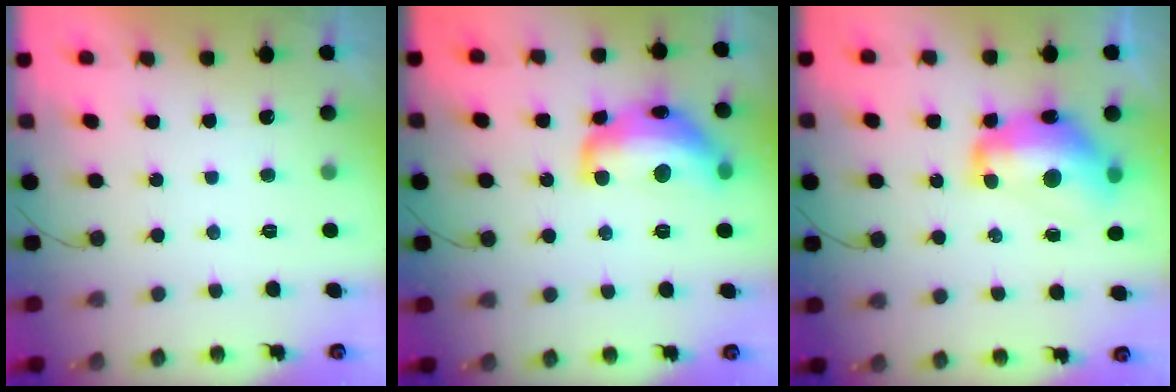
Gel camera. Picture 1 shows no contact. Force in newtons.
{"total": 16.1, "press": 16.1, "slide": 0.9}
{"total": 15.2, "press": 15.2, "slide": 1.4}